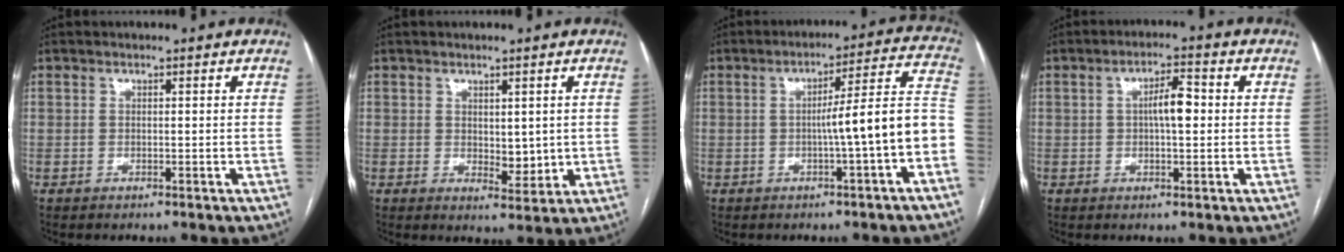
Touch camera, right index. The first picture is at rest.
{"total": 3.9, "force": [0.5, 2.1, 3.2], "torque": [-0.041, -0.009, 0.016]}
{"total": 11.0, "force": [-2.8, -0.4, 10.6], "torque": [-0.135, 0.032, -0.041]}
{"total": 4.7, "force": [0.3, 1.3, 4.5], "torque": [-0.076, 0.012, 0.004]}